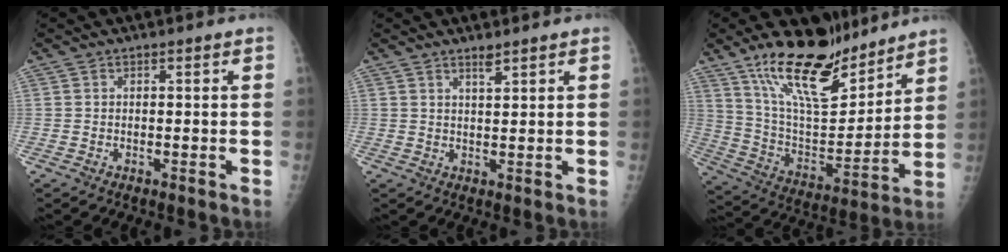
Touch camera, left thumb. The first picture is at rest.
{"total": 2.2, "force": [1.8, 0.4, 1.2], "torque": [-0.016, -0.014, 0.031]}
{"total": 20.4, "force": [15.2, 7.4, 11.4], "torque": [-0.150, -0.093, 0.271]}